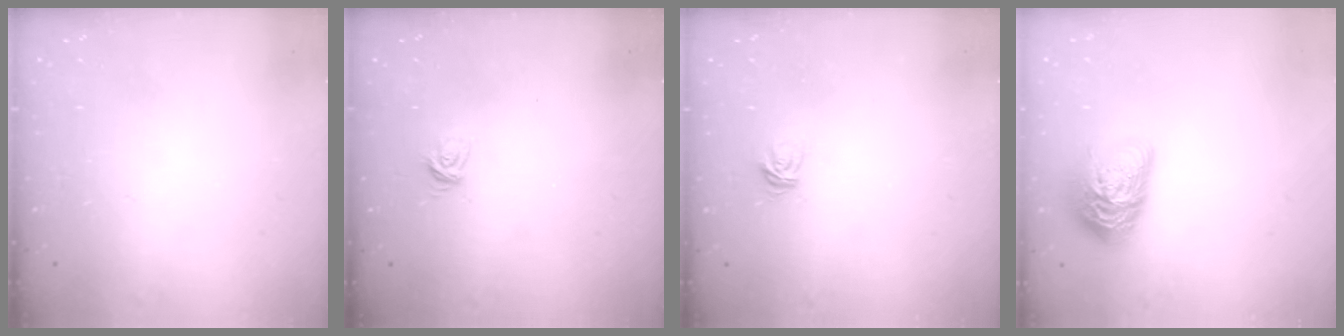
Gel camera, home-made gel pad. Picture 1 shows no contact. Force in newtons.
{"total": 4.5, "press": 4.5, "slide": 0.2}
{"total": 5.0, "press": 5.0, "slide": 0.4}
{"total": 15.0, "press": 14.9, "slide": 1.0}